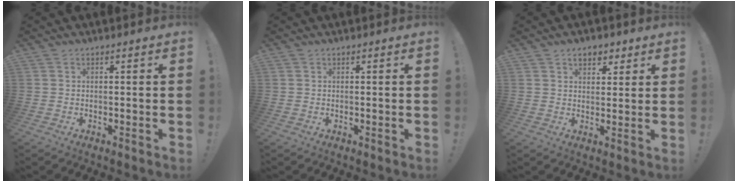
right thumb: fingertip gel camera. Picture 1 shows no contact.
{"total": 0.0}
{"total": 5.0, "force": [2.8, 3.5, 2.3], "torque": [-0.023, -0.007, 0.048]}